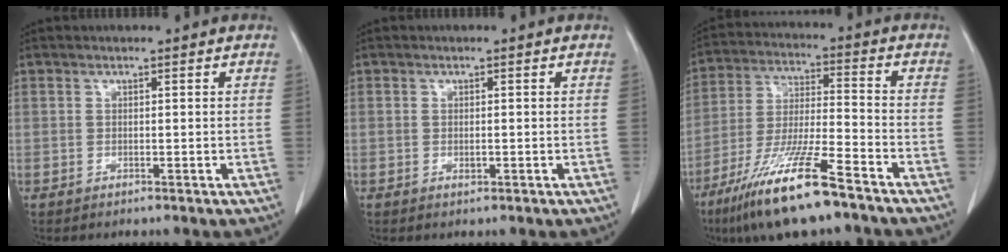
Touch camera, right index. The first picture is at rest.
{"total": 0.8, "force": [-0.1, 0.5, 0.6], "torque": [-0.013, -0.002, -0.001]}
{"total": 15.3, "force": [-10.2, 1.3, 11.4], "torque": [-0.238, -0.041, -0.192]}